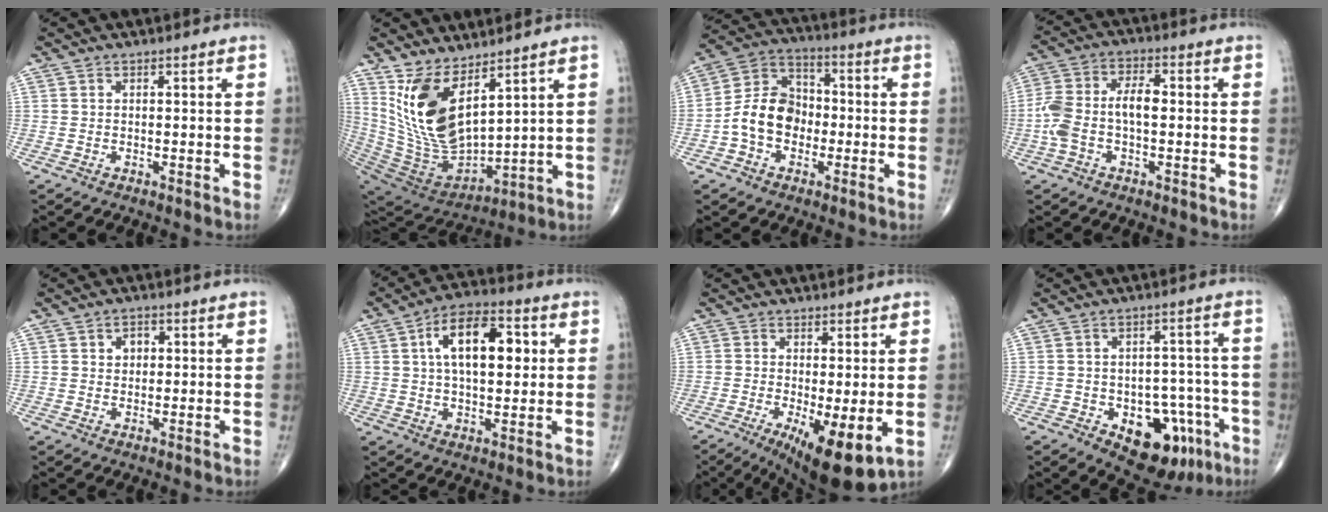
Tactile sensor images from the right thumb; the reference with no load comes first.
{"total": 16.7, "force": [8.0, 7.4, 12.6], "torque": [-0.225, -0.063, 0.181]}
{"total": 11.2, "force": [-2.4, 8.6, 6.7], "torque": [-0.101, 0.041, -0.055]}
{"total": 9.3, "force": [-1.0, 4.9, 7.9], "torque": [-0.178, 0.034, -0.020]}
{"total": 2.8, "force": [0.8, 2.2, 1.6], "torque": [-0.011, 0.000, 0.010]}
{"total": 14.1, "force": [3.3, 7.2, 11.7], "torque": [-0.172, 0.010, 0.050]}
{"total": 11.3, "force": [-3.0, 3.4, 10.3], "torque": [-0.158, -0.024, -0.037]}
{"total": 13.9, "force": [-6.0, 8.5, 9.2], "torque": [-0.076, 0.040, -0.071]}